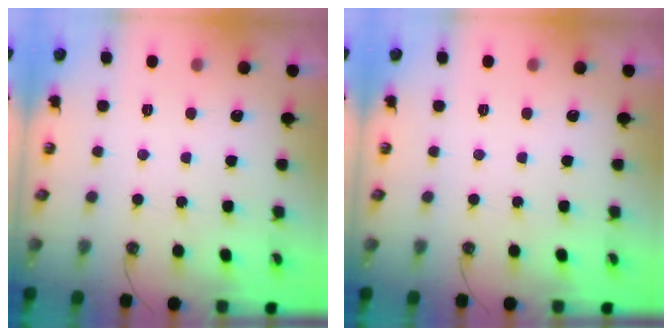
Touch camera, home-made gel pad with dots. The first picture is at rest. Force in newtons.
{"total": 0.0}